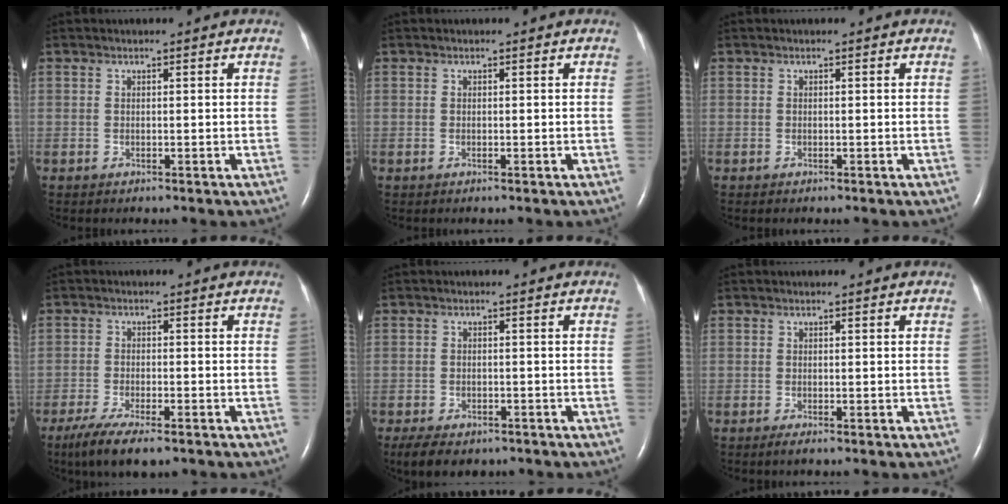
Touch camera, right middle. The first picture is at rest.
{"total": 0.0}
{"total": 0.0}
{"total": 8.7, "force": [-6.2, 2.1, 5.8], "torque": [-0.101, -0.019, -0.097]}
{"total": 7.6, "force": [-5.7, 3.5, 3.6], "torque": [-0.057, -0.006, -0.078]}
{"total": 1.0, "force": [-0.7, 0.1, 0.7], "torque": [-0.020, -0.004, -0.012]}